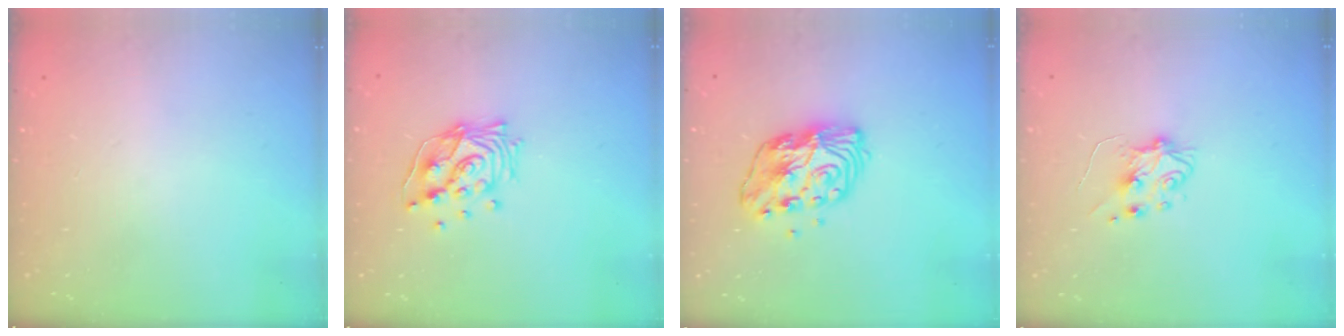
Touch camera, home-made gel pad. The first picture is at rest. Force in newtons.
{"total": 13.4, "press": 13.4, "slide": 1.6}
{"total": 11.7, "press": 11.6, "slide": 0.9}
{"total": 5.9, "press": 5.9, "slide": 0.9}